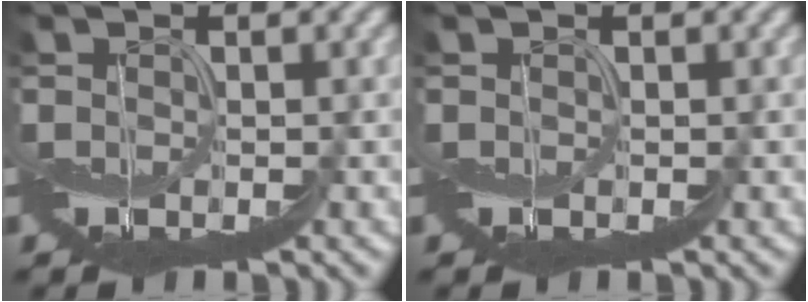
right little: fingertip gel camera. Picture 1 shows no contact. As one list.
[{"total": 0.0}]